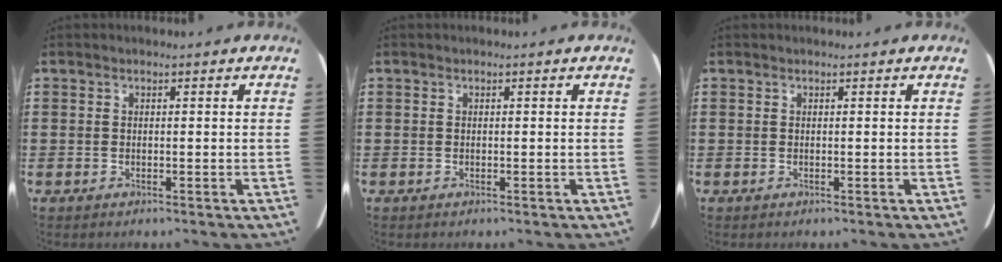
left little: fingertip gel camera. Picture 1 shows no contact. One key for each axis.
{"total": 0.0}
{"total": 0.0}